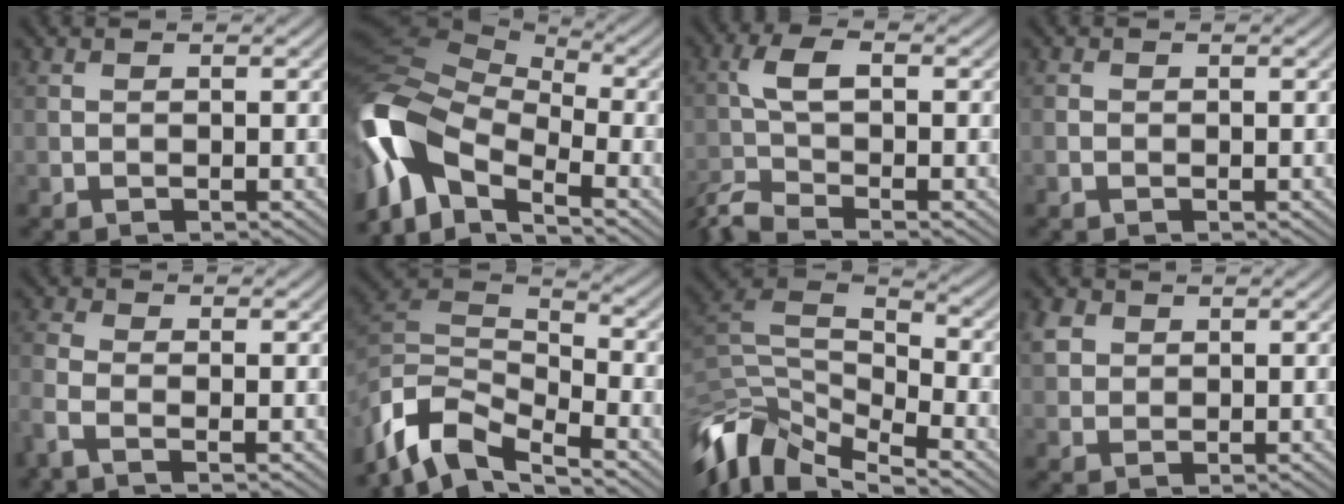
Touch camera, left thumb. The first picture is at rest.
{"total": 13.3, "force": [-4.6, 7.3, 10.1], "torque": [-0.220, 0.000, -0.106]}
{"total": 5.6, "force": [-3.3, 1.4, 4.2], "torque": [-0.095, -0.010, -0.078]}
{"total": 0.8, "force": [-0.3, 0.6, 0.3], "torque": [-0.008, -0.002, -0.007]}
{"total": 3.2, "force": [-1.7, 1.1, 2.6], "torque": [-0.070, -0.005, -0.049]}
{"total": 9.9, "force": [-6.3, 4.0, 6.5], "torque": [-0.137, -0.006, -0.136]}
{"total": 12.0, "force": [-6.1, 5.6, 8.6], "torque": [-0.202, -0.004, -0.120]}
{"total": 3.0, "force": [1.2, 2.4, 1.3], "torque": [-0.042, 0.007, 0.027]}